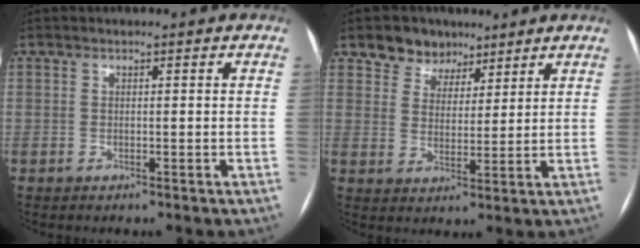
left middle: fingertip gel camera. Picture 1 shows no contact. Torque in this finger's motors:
{"motor_torque": [0.06, -0.06, 0.03, 0.00]}